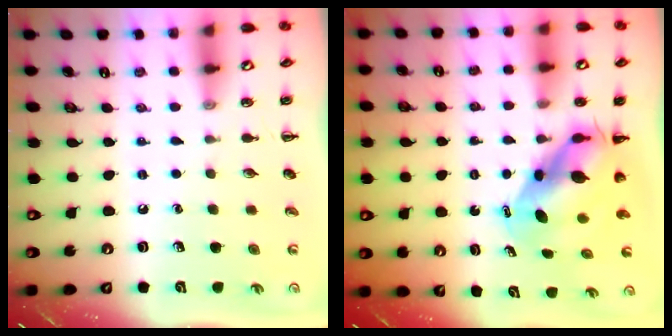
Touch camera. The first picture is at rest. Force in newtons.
{"total": 7.6, "press": 7.3, "slide": 2.0}